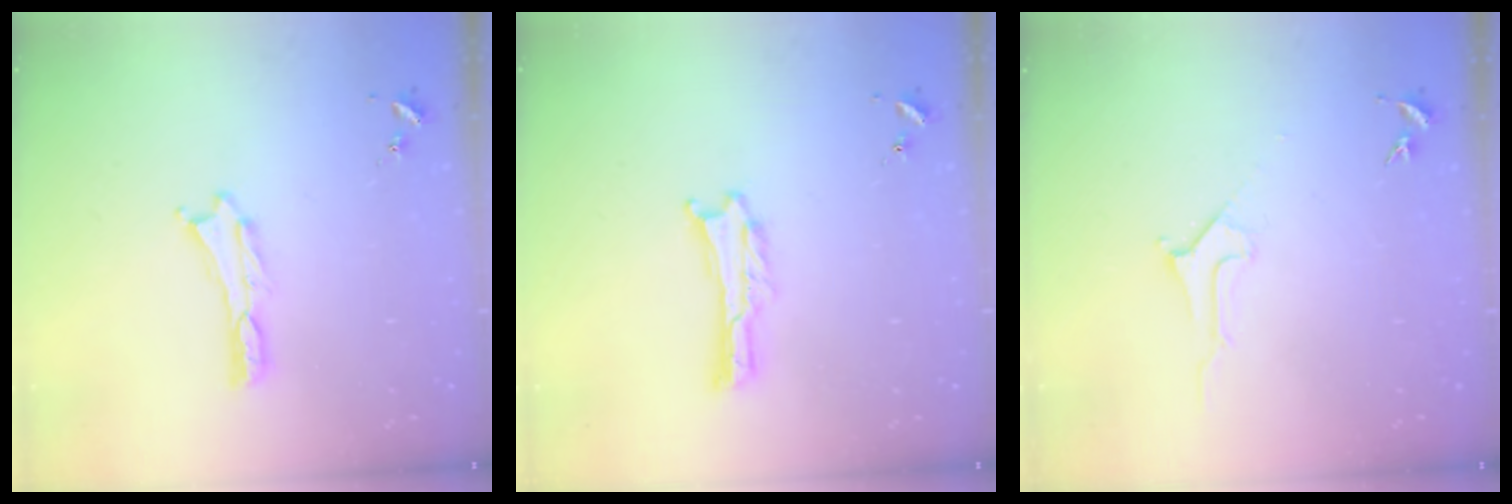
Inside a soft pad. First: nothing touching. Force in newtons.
{"total": 0.0}
{"total": 2.8, "press": 2.8, "slide": 0.4}